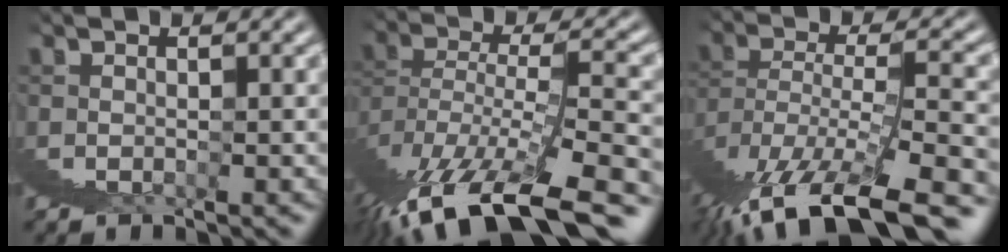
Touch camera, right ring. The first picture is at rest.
{"total": 6.0, "force": [-2.1, 2.3, 5.1], "torque": [-0.113, 0.001, -0.031]}
{"total": 6.1, "force": [-2.7, 2.6, 4.8], "torque": [-0.101, -0.003, -0.040]}